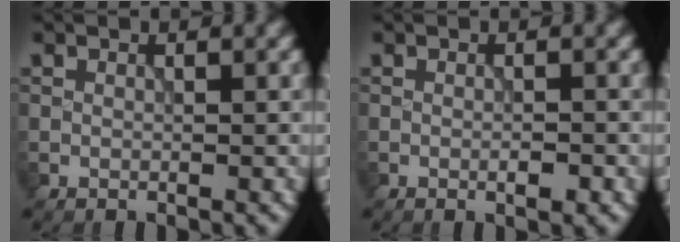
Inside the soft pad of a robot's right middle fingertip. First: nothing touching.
{"total": 1.3, "force": [-0.5, 0.3, 1.2], "torque": [-0.018, -0.002, -0.008]}